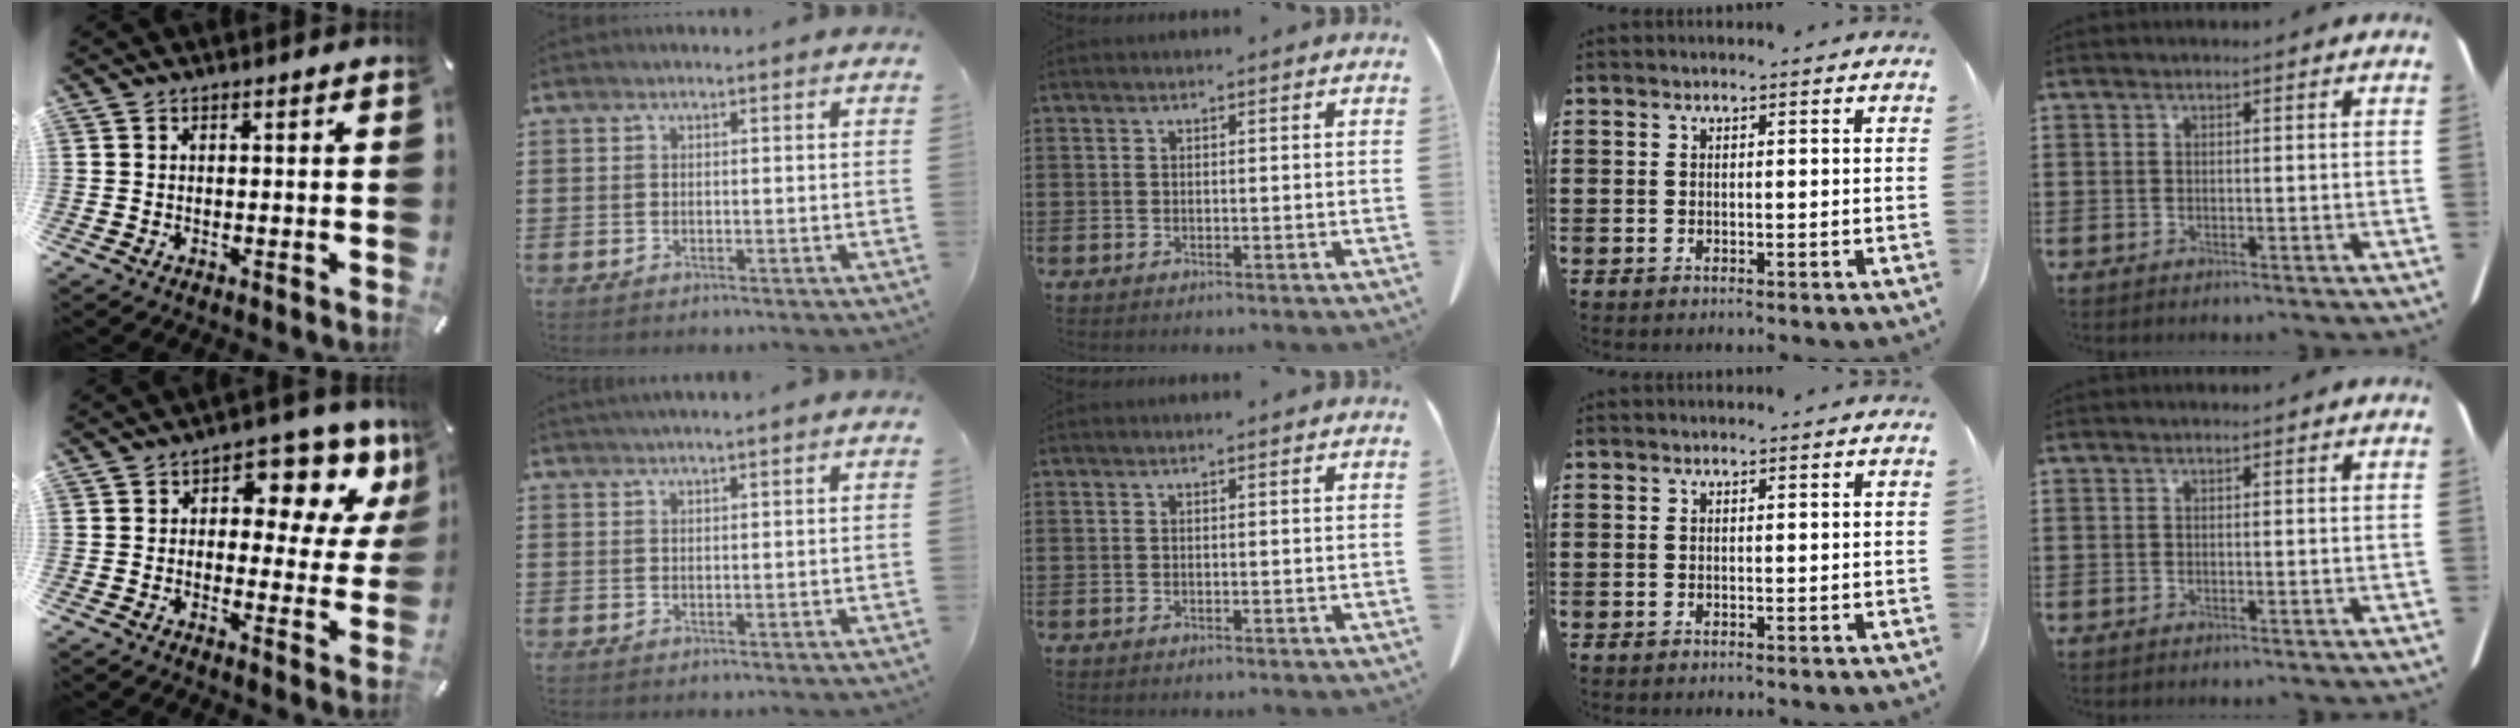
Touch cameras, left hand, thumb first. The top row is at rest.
{"thumb": {"total": 11.5, "force": [6.1, 6.3, 7.5], "torque": [-0.083, -0.043, 0.099]}, "index": {"total": 1.2, "force": [1.1, -0.2, 0.5], "torque": [-0.010, -0.001, 0.020]}}